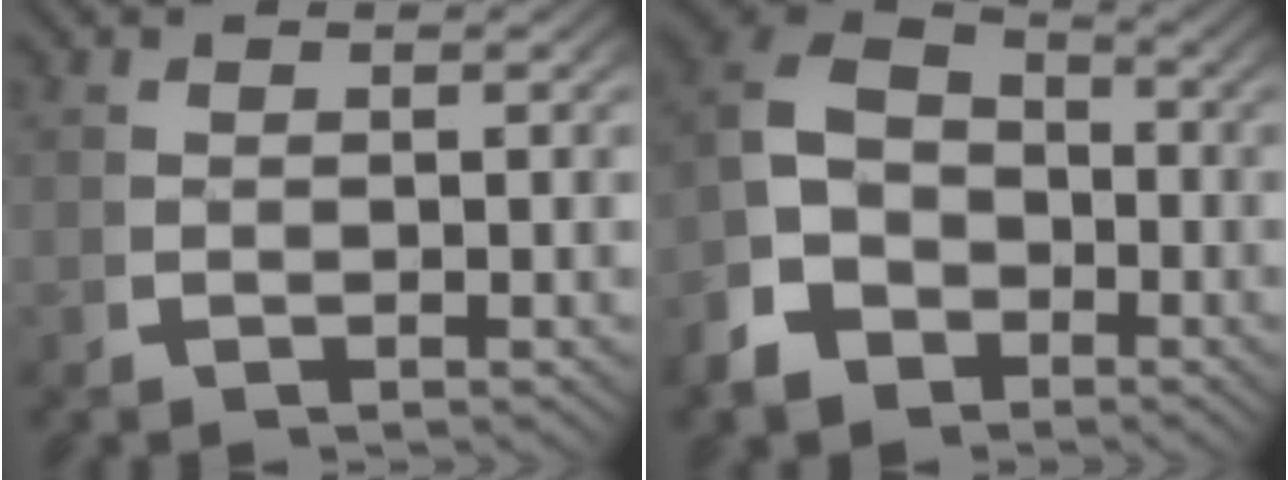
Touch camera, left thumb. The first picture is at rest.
{"total": 10.0, "force": [-0.9, 8.5, 5.2], "torque": [-0.097, -0.016, -0.024]}